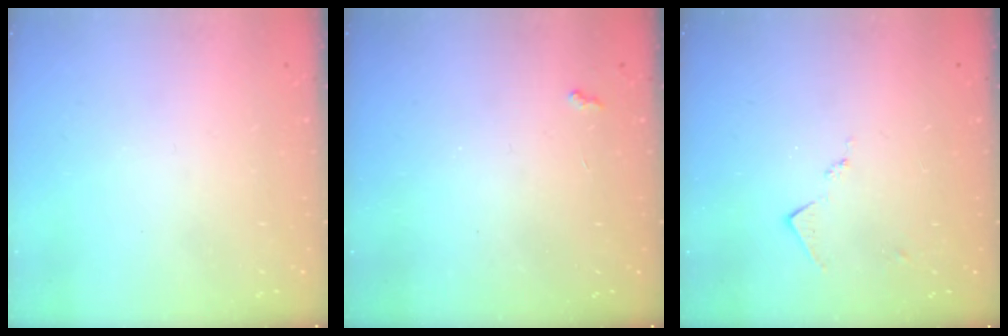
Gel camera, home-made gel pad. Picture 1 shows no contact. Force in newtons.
{"total": 2.8, "press": 2.8, "slide": 0.4}
{"total": 7.1, "press": 7.0, "slide": 0.9}